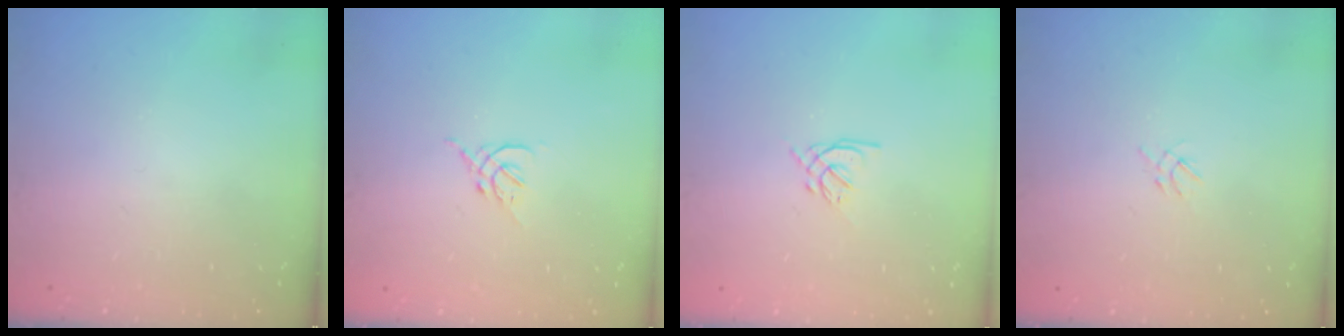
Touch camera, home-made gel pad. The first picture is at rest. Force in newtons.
{"total": 1.6, "press": 1.5, "slide": 0.6}
{"total": 1.6, "press": 1.5, "slide": 0.5}
{"total": 2.2, "press": 2.2, "slide": 0.5}